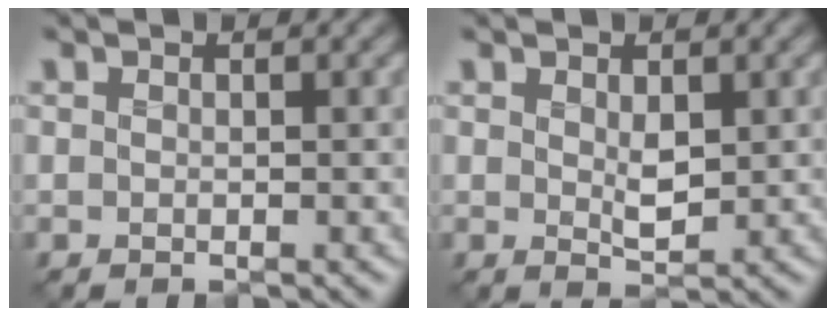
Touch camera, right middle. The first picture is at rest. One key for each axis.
{"total": 1.8, "fx": 0.3, "fy": 0.8, "fz": 1.6, "tx": -0.032, "ty": -0.005, "tz": 0.008}